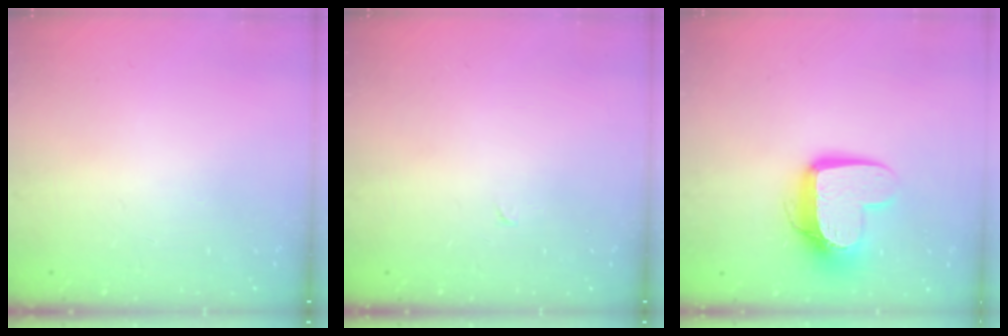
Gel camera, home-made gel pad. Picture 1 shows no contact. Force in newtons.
{"total": 0.0}
{"total": 12.2, "press": 12.2, "slide": 1.2}